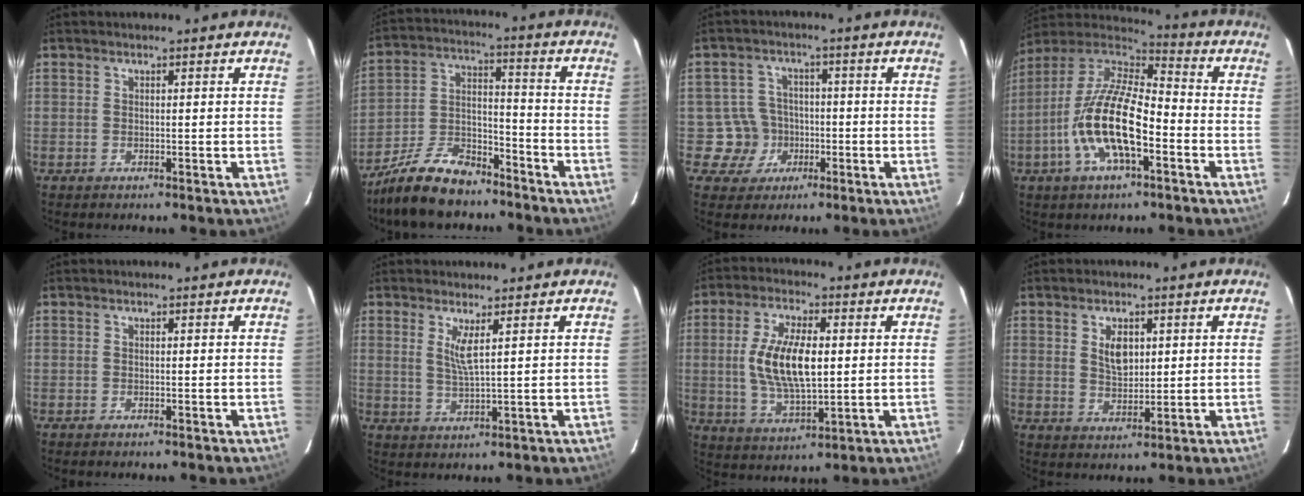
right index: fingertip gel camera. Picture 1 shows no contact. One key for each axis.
{"total": 16.4, "fx": -12.0, "fy": 6.7, "fz": 9.0, "tx": -0.202, "ty": -0.005, "tz": -0.219}
{"total": 6.4, "fx": -1.9, "fy": 6.1, "fz": 0.0, "tx": -0.012, "ty": 0.023, "tz": -0.027}
{"total": 17.5, "fx": -5.8, "fy": 6.3, "fz": 15.2, "tx": -0.302, "ty": -0.007, "tz": -0.118}
{"total": 0.0}
{"total": 3.5, "fx": 1.5, "fy": -0.2, "fz": 3.1, "tx": -0.062, "ty": -0.010, "tz": 0.027}
{"total": 12.4, "fx": 0.9, "fy": 5.2, "fz": 11.2, "tx": -0.218, "ty": 0.000, "tz": 0.020}
{"total": 5.0, "fx": 1.6, "fy": 2.9, "fz": 3.8, "tx": -0.064, "ty": 0.002, "tz": 0.031}